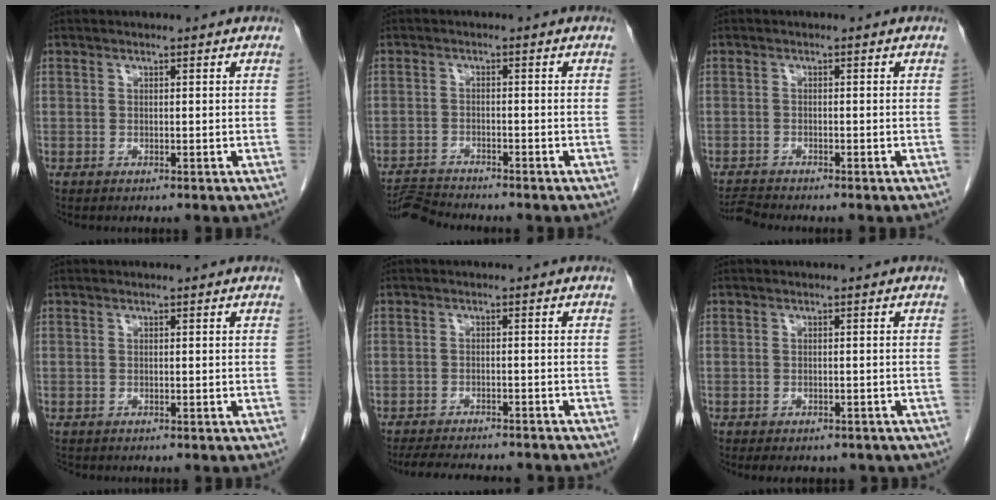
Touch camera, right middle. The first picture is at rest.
{"total": 4.1, "force": [-4.1, -0.8, -0.2], "torque": [0.004, -0.016, -0.072]}
{"total": 2.0, "force": [-1.9, -0.7, 0.0], "torque": [-0.005, -0.014, -0.035]}
{"total": 0.7, "force": [-0.6, 0.2, 0.1], "torque": [-0.007, -0.002, -0.013]}
{"total": 12.0, "force": [-10.9, 2.1, 4.6], "torque": [-0.071, -0.007, -0.138]}
{"total": 7.9, "force": [-6.3, 3.7, 3.2], "torque": [-0.040, 0.003, -0.064]}